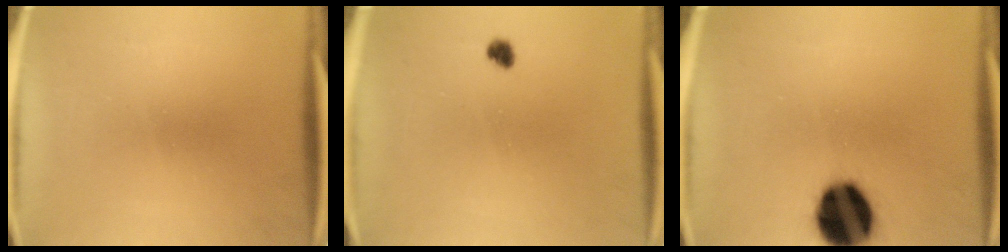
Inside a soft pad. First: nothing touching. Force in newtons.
{"total": 1.7}
{"total": 17.3}